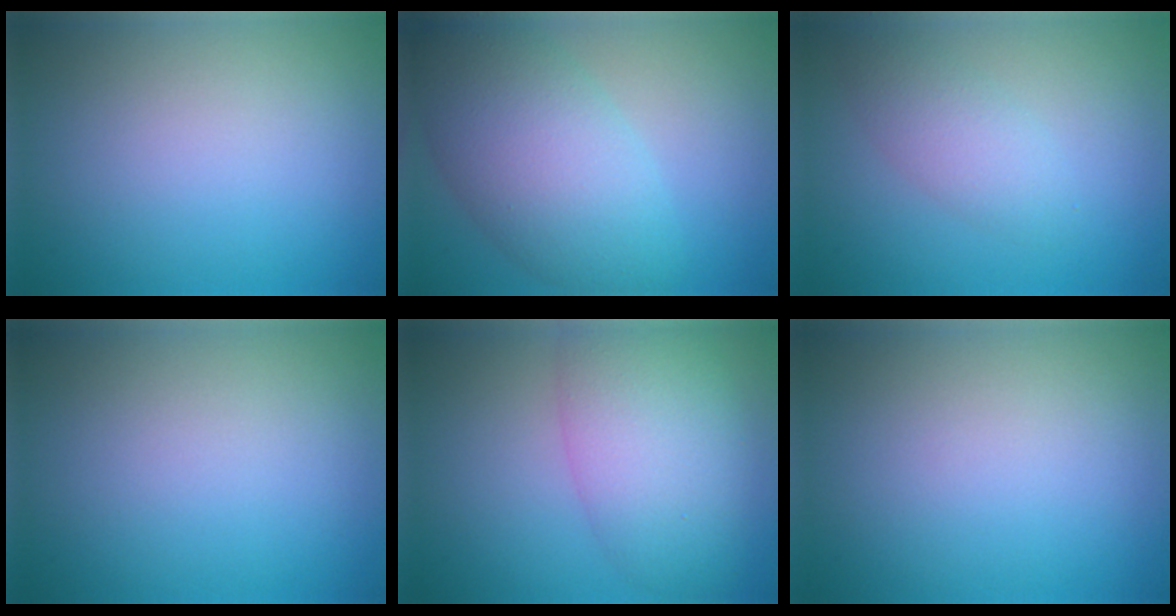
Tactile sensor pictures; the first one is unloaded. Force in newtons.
{"total": 8.4, "press": 8.4, "slide": 0.3}
{"total": 2.7, "press": 2.7, "slide": 0.1}
{"total": 0.0}
{"total": 7.5, "press": 7.5, "slide": 0.4}
{"total": 0.0}